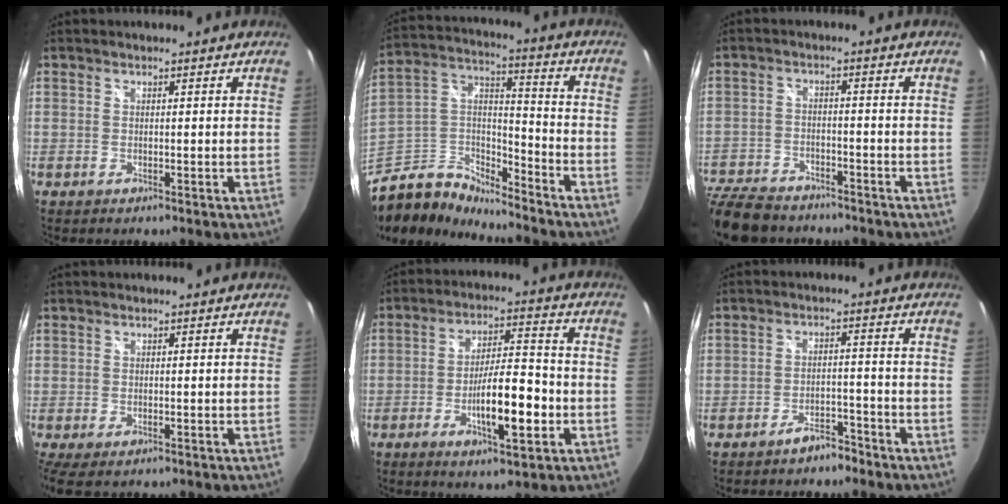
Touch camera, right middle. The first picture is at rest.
{"total": 12.9, "force": [-9.6, 7.1, 5.0], "torque": [-0.127, 0.020, -0.188]}
{"total": 15.6, "force": [-12.5, 7.2, 5.8], "torque": [-0.170, -0.008, -0.214]}
{"total": 4.1, "force": [-2.2, 2.2, 2.7], "torque": [-0.055, -0.021, -0.035]}
{"total": 11.1, "force": [-3.8, 2.7, 10.1], "torque": [-0.178, 0.004, -0.056]}
{"total": 4.1, "force": [-3.5, 1.4, 1.6], "torque": [-0.037, 0.011, -0.047]}